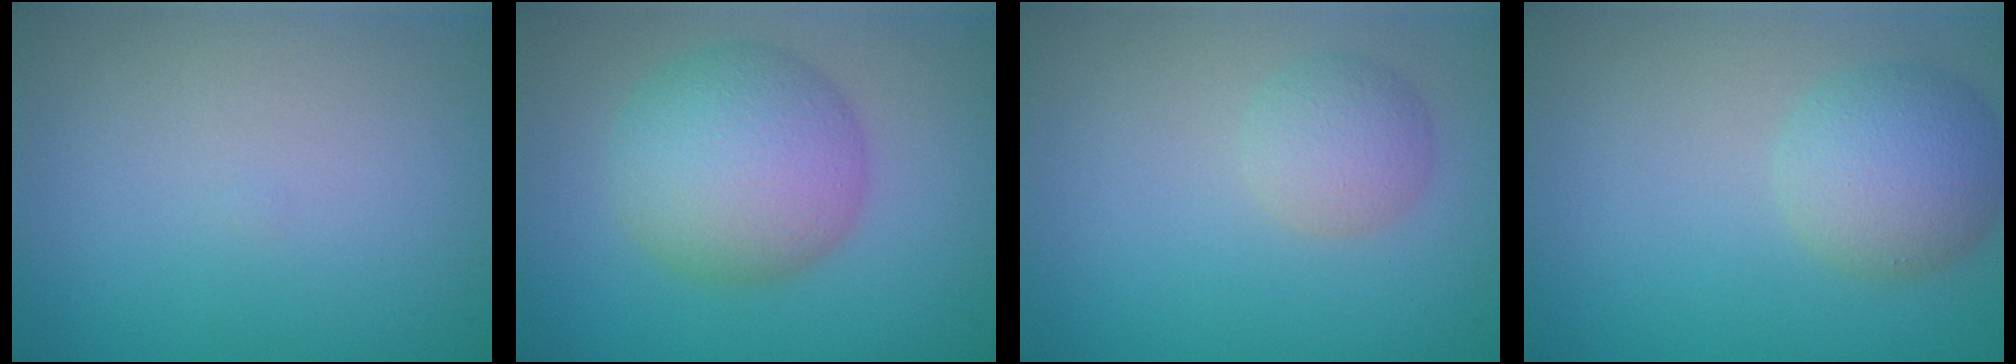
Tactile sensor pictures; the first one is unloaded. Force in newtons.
{"total": 7.0, "press": 7.0, "slide": 0.2}
{"total": 2.4, "press": 2.4, "slide": 0.1}
{"total": 4.7, "press": 4.7, "slide": 0.1}